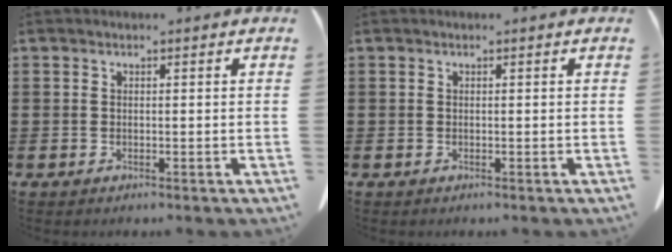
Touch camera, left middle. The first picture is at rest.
{"total": 0.0}